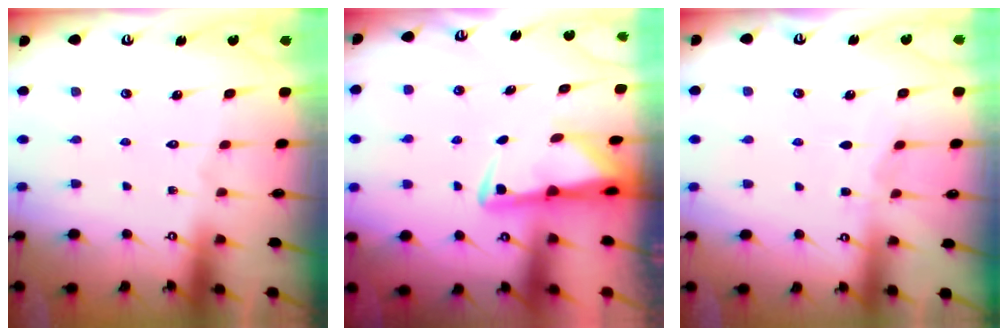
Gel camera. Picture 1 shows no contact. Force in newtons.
{"total": 3.1, "press": 3.0, "slide": 0.6}
{"total": 3.4, "press": 3.4, "slide": 0.5}